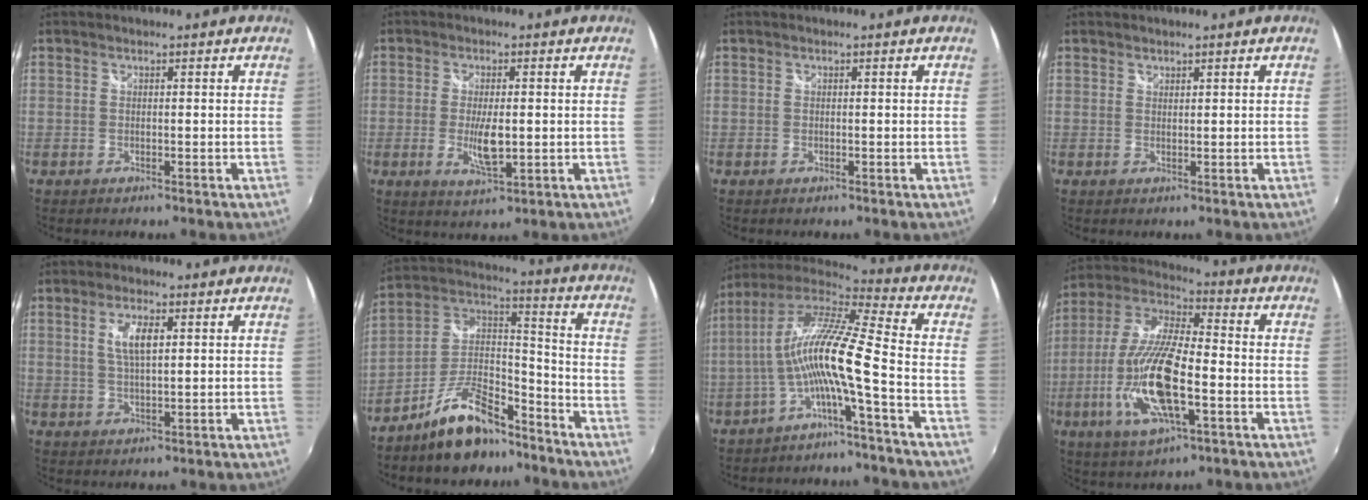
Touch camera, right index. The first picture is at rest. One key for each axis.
{"total": 5.9, "fx": -0.7, "fy": 2.1, "fz": 5.5, "tx": -0.105, "ty": -0.011, "tz": -0.011}
{"total": 0.0}
{"total": 0.7, "fx": 0.6, "fy": 0.2, "fz": 0.0, "tx": 0.001, "ty": 0.001, "tz": 0.012}
{"total": 5.1, "fx": 1.5, "fy": 1.6, "fz": 4.6, "tx": -0.087, "ty": 0.001, "tz": 0.030}
{"total": 13.8, "fx": -10.0, "fy": 5.7, "fz": 7.6, "tx": -0.157, "ty": 0.037, "tz": -0.169}
{"total": 12.7, "fx": -3.4, "fy": -0.2, "fz": 12.2, "tx": -0.220, "ty": 0.005, "tz": -0.072}
{"total": 18.6, "fx": -5.2, "fy": 6.0, "fz": 16.8, "tx": -0.349, "ty": -0.016, "tz": -0.102}